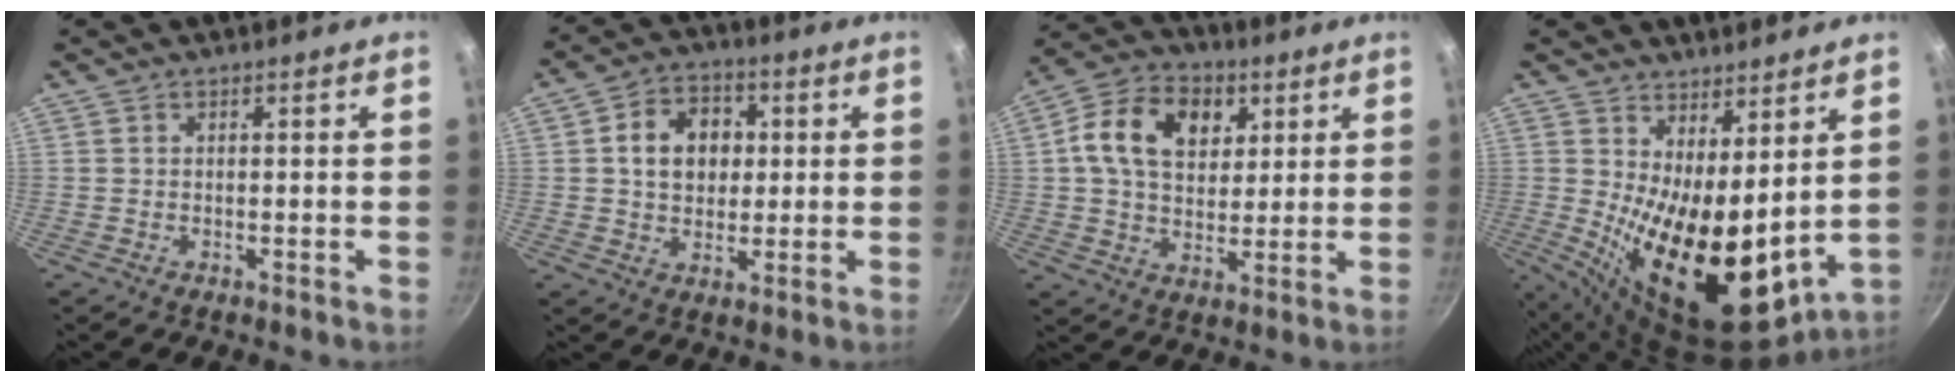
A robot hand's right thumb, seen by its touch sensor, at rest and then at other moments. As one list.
[{"total": 10.0, "force": [1.6, 7.9, 5.9], "torque": [-0.070, 0.011, 0.018]}, {"total": 14.5, "force": [4.4, 10.3, 9.3], "torque": [-0.137, 0.000, 0.061]}, {"total": 15.6, "force": [3.4, 6.8, 13.7], "torque": [-0.188, -0.049, 0.070]}]